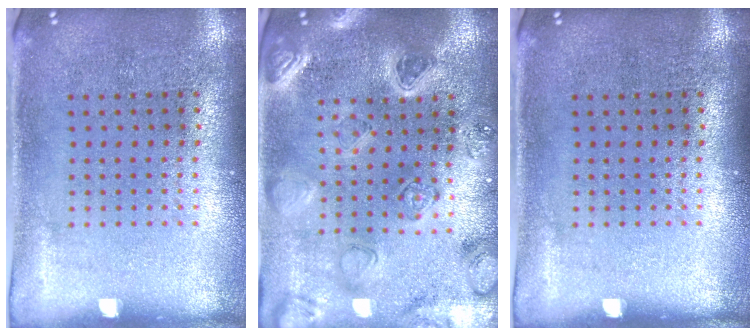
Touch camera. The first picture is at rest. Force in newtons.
{"total": 2.2, "press": 2.2, "slide": 0.2}
{"total": 0.0}